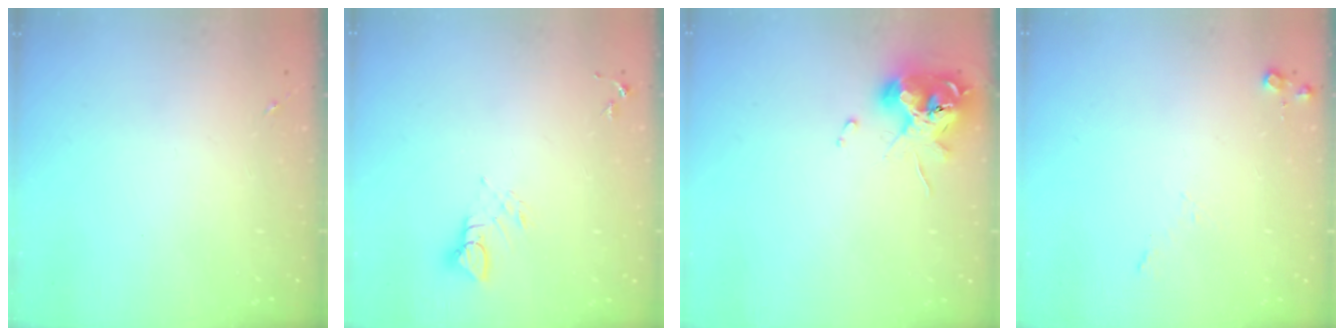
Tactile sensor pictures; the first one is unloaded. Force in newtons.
{"total": 4.1, "press": 4.1, "slide": 0.2}
{"total": 11.4, "press": 11.3, "slide": 1.8}
{"total": 6.2, "press": 6.2, "slide": 0.5}